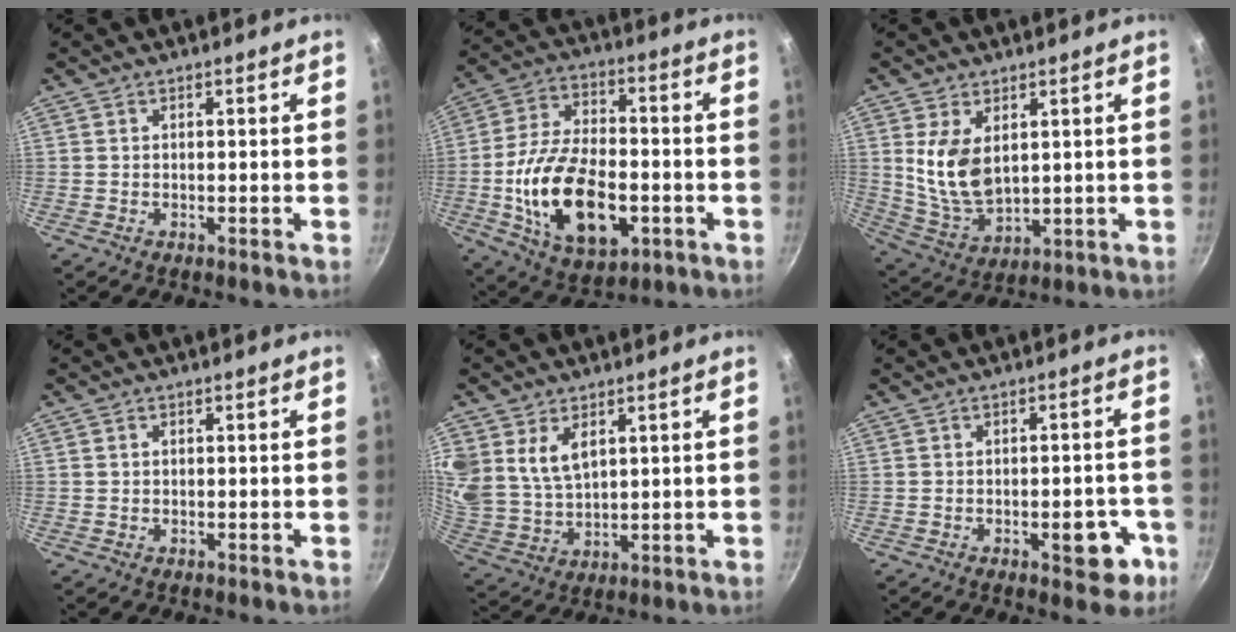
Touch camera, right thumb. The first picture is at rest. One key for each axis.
{"total": 20.2, "fx": -4.6, "fy": 11.4, "fz": 16.0, "tx": -0.278, "ty": 0.020, "tz": -0.073}
{"total": 10.8, "fx": 2.8, "fy": 6.4, "fz": 8.2, "tx": -0.149, "ty": -0.029, "tz": 0.070}
{"total": 0.6, "fx": 0.2, "fy": 0.4, "fz": 0.3, "tx": -0.005, "ty": 0.004, "tz": 0.003}
{"total": 10.2, "fx": 4.6, "fy": 6.7, "fz": 6.2, "tx": -0.111, "ty": -0.030, "tz": 0.102}
{"total": 7.2, "fx": -2.8, "fy": 3.4, "fz": 5.7, "tx": -0.042, "ty": 0.020, "tz": -0.030}